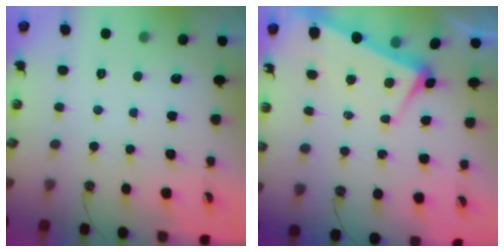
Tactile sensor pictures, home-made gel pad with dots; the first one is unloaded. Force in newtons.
{"total": 3.0, "press": 2.8, "slide": 0.9}